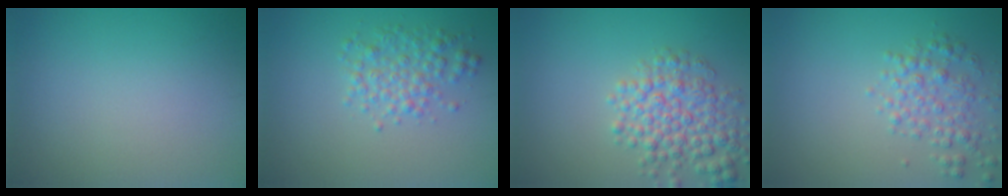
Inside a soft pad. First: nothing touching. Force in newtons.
{"total": 2.9, "press": 2.9, "slide": 0.0}
{"total": 5.0, "press": 5.0, "slide": 0.2}
{"total": 2.7, "press": 2.7, "slide": 0.1}